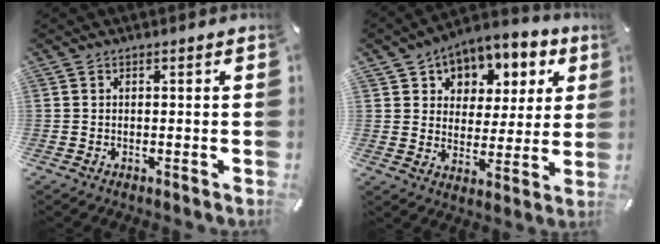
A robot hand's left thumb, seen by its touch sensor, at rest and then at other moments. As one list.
[{"total": 9.5, "force": [5.7, 7.2, 2.2], "torque": [-0.036, -0.044, 0.104]}]